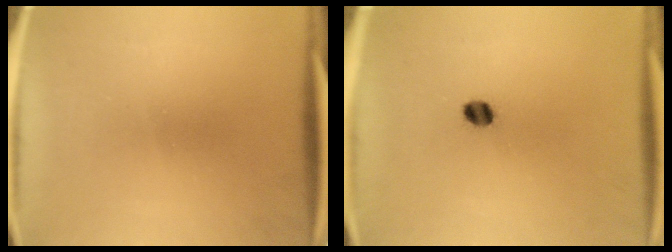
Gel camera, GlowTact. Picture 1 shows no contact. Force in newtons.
{"total": 2.8}